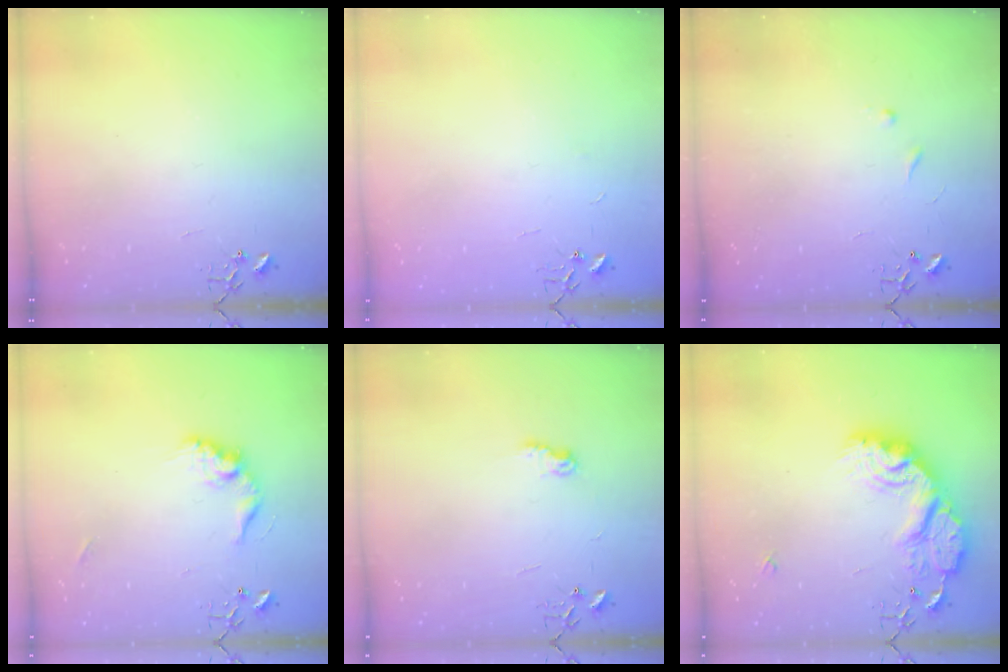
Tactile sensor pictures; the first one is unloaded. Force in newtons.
{"total": 2.4, "press": 2.4, "slide": 0.3}
{"total": 5.3, "press": 5.2, "slide": 0.7}
{"total": 12.6, "press": 12.6, "slide": 0.7}
{"total": 6.3, "press": 6.3, "slide": 0.1}
{"total": 22.6, "press": 22.5, "slide": 1.9}